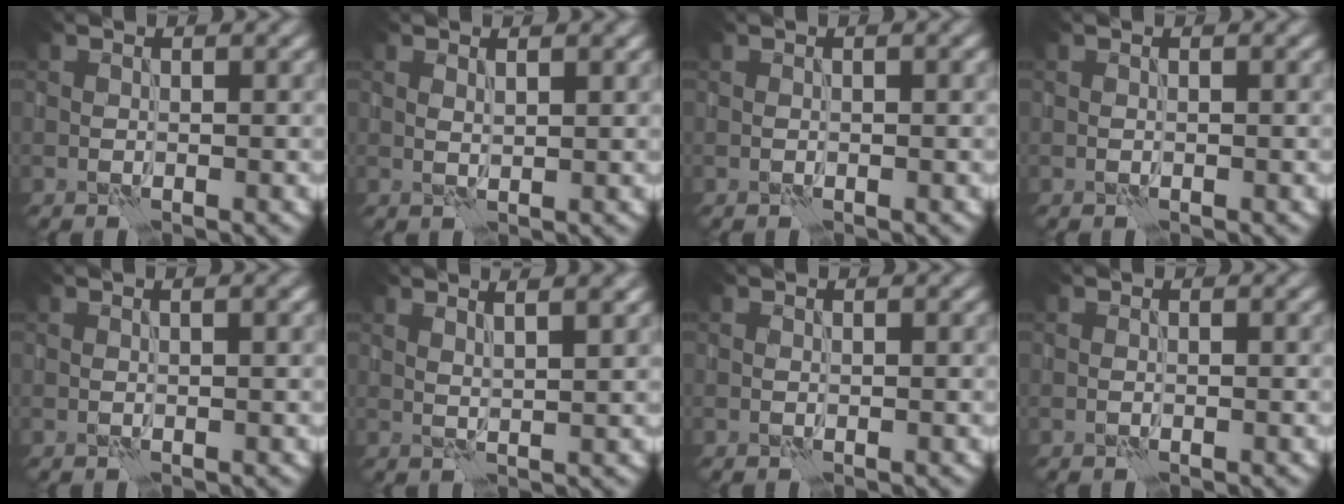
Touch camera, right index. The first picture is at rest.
{"total": 1.1, "force": [0.7, 0.1, 0.9], "torque": [-0.018, 0.001, 0.012]}
{"total": 0.7, "force": [0.2, 0.0, 0.7], "torque": [-0.011, 0.004, 0.002]}
{"total": 0.0}
{"total": 1.4, "force": [0.7, 0.2, 1.2], "torque": [-0.019, -0.001, 0.005]}
{"total": 4.1, "force": [2.4, 1.1, 3.1], "torque": [-0.025, 0.013, 0.019]}
{"total": 0.0}
{"total": 0.0}